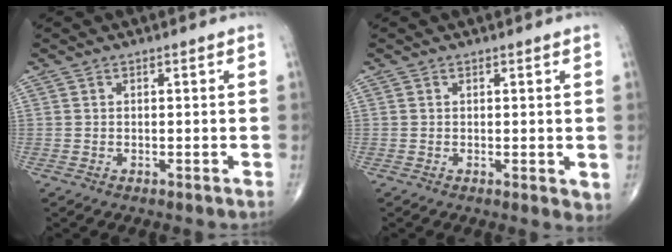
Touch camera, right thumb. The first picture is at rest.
{"total": 2.4, "force": [0.1, 0.9, 2.2], "torque": [-0.030, -0.009, 0.002]}